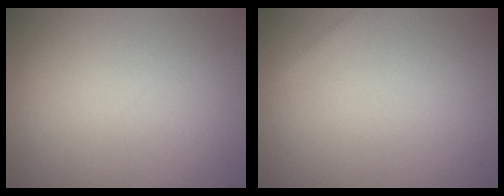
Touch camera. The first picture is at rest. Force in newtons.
{"total": 0.9, "press": 0.9, "slide": 0.0}